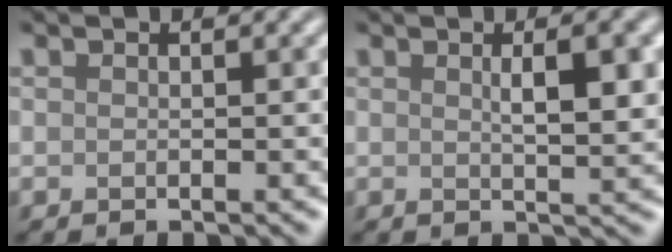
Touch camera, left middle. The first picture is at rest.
{"total": 4.2, "force": [1.0, 1.1, 3.9], "torque": [-0.055, 0.003, 0.016]}